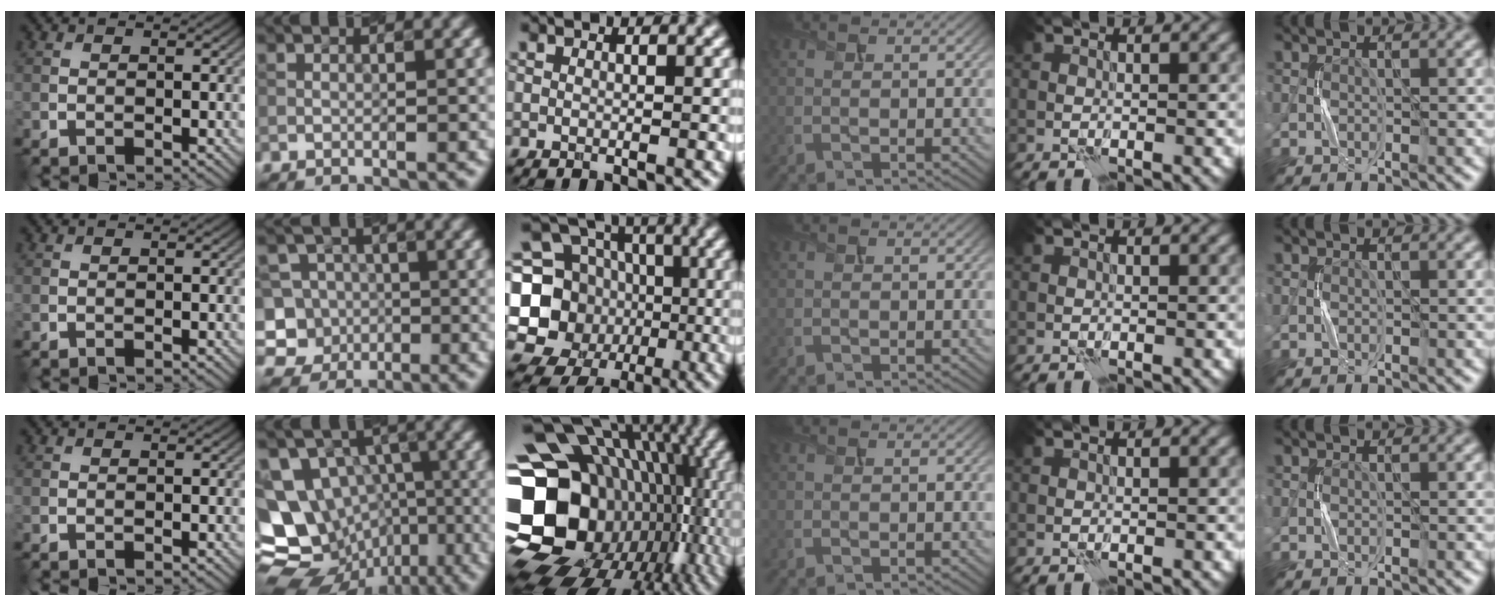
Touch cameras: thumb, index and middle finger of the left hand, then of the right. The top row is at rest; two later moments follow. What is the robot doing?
{"motion": "press", "object": "button"}